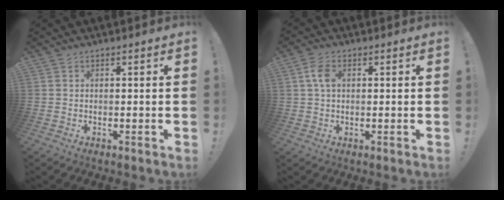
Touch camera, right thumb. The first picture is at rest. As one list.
[{"total": 4.8, "force": [1.0, 2.9, 3.7], "torque": [-0.078, 0.006, 0.018]}]